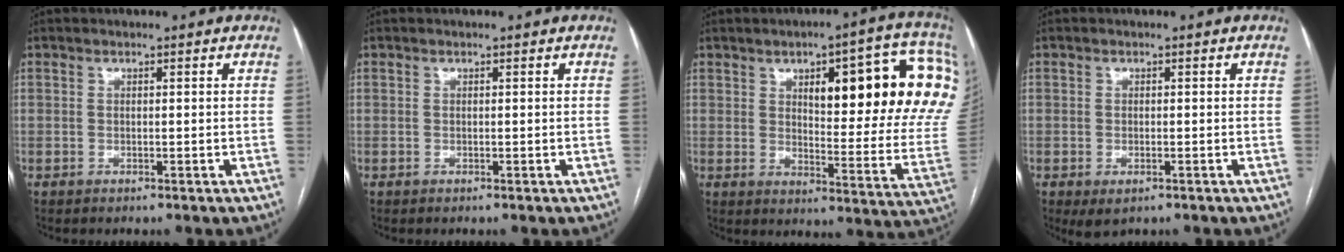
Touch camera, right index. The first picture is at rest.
{"total": 0.0}
{"total": 23.8, "force": [7.9, 5.2, 21.9], "torque": [-0.227, 0.025, 0.113]}
{"total": 2.7, "force": [-1.1, 1.3, 2.0], "torque": [-0.037, -0.005, -0.005]}